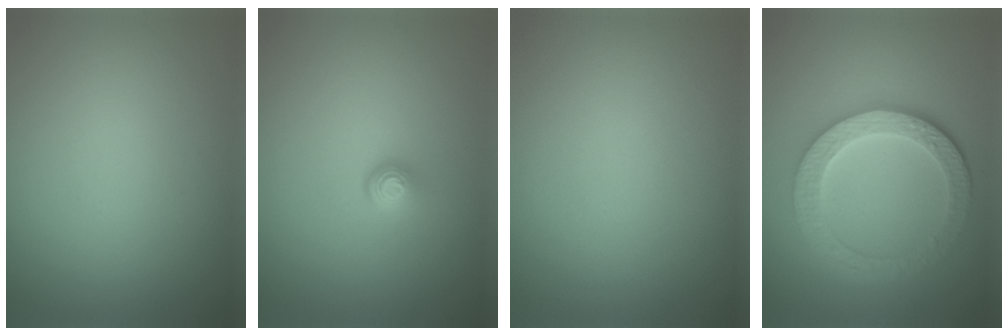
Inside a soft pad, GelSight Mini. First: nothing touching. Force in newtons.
{"total": 1.5, "press": 0.9, "slide": 1.2}
{"total": 0.0}
{"total": 5.6, "press": 4.5, "slide": 3.4}